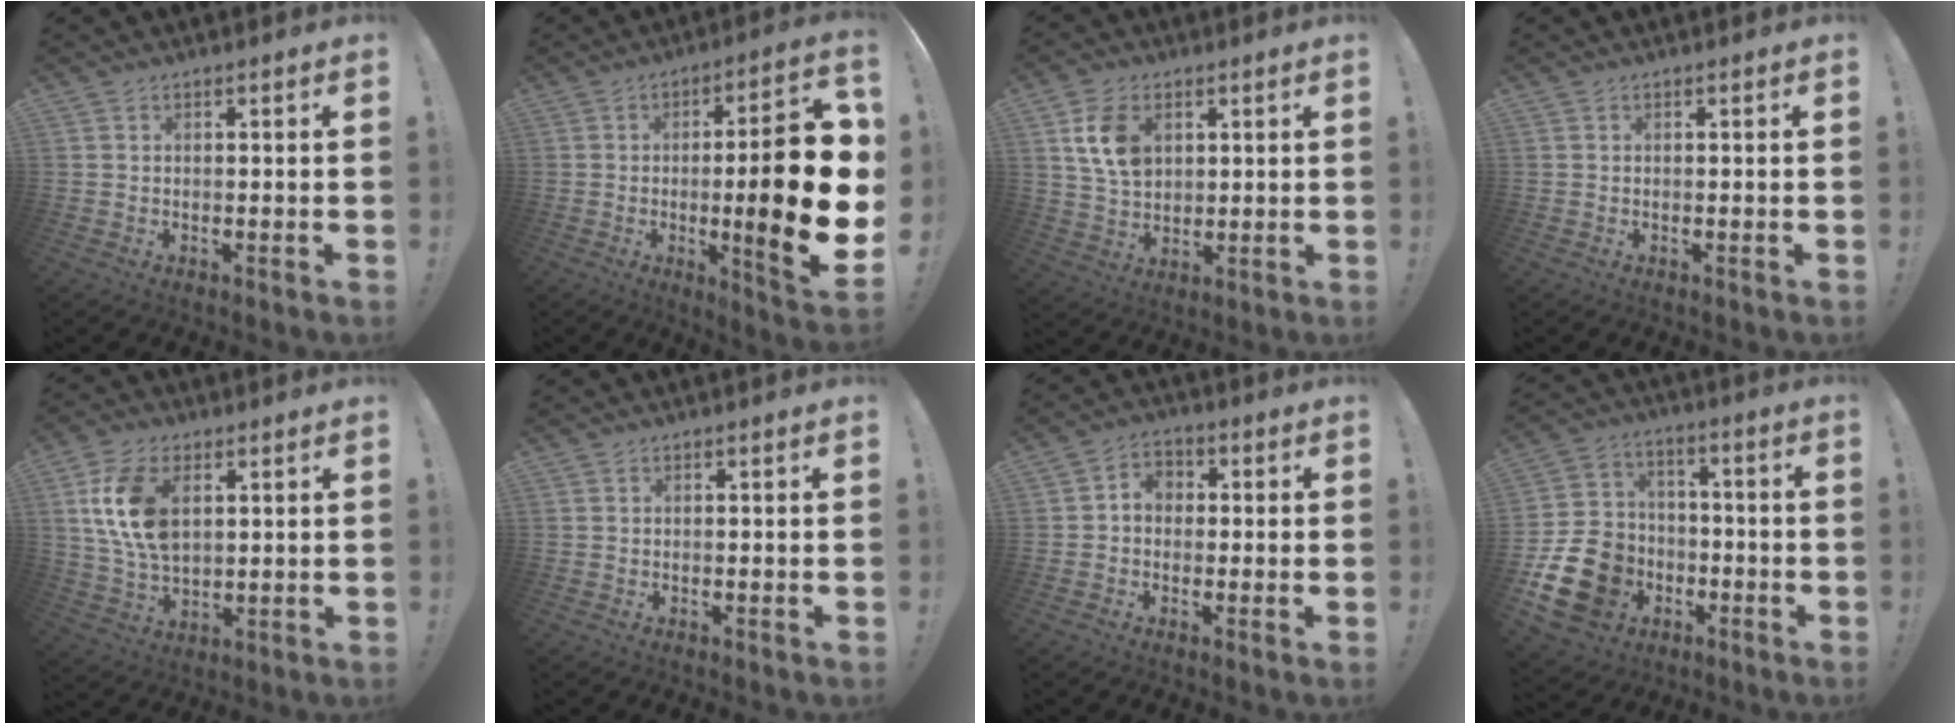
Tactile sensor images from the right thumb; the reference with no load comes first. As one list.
[{"total": 21.4, "force": [-1.3, 3.8, 21.0], "torque": [-0.310, 0.003, -0.015]}, {"total": 11.2, "force": [4.0, 8.0, 6.7], "torque": [-0.112, -0.001, 0.079]}, {"total": 0.0}, {"total": 14.4, "force": [4.2, 9.0, 10.5], "torque": [-0.206, -0.003, 0.080]}, {"total": 0.0}, {"total": 4.8, "force": [-0.5, 3.8, 2.9], "torque": [-0.056, 0.017, -0.006]}, {"total": 17.5, "force": [-6.2, 14.1, 8.4], "torque": [-0.141, 0.044, -0.098]}]